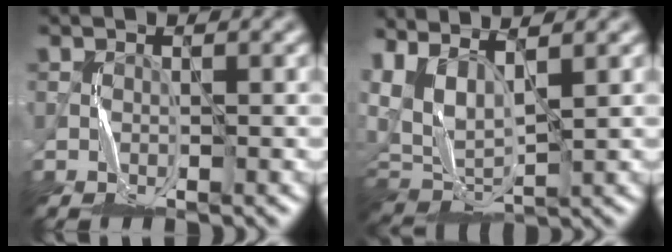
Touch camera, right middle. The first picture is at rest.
{"total": 6.0, "force": [1.8, 3.3, 4.7], "torque": [-0.113, 0.002, 0.037]}